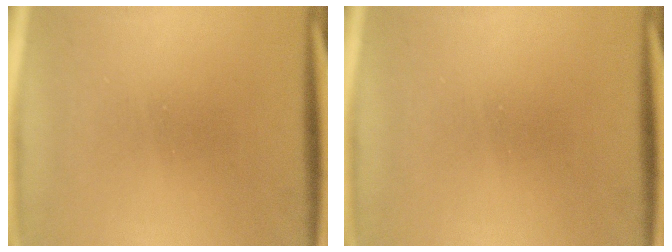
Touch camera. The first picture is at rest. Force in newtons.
{"total": 0.0}